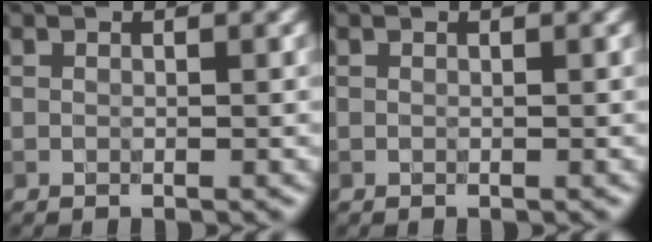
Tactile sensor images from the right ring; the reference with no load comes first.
{"total": 0.0}